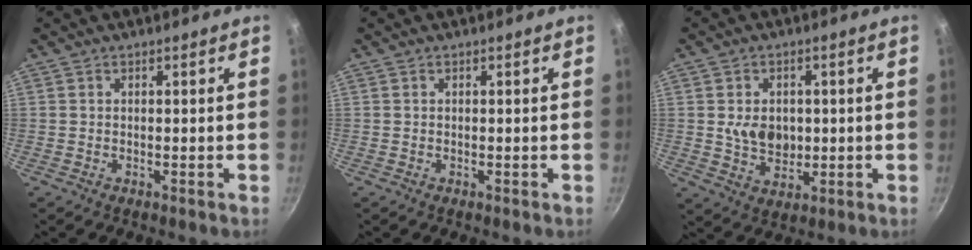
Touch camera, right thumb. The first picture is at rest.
{"total": 0.0}
{"total": 7.2, "force": [0.4, 5.5, 4.6], "torque": [-0.057, -0.011, 0.011]}